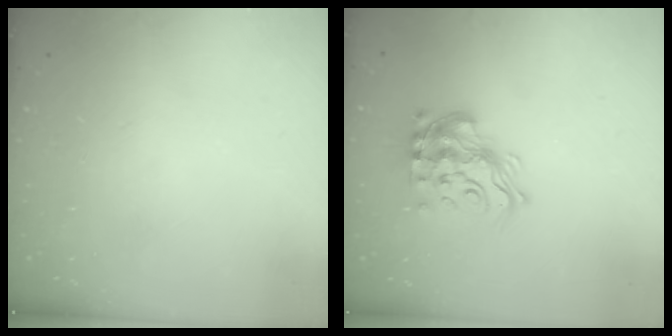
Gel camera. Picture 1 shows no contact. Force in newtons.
{"total": 17.0, "press": 17.0, "slide": 1.0}